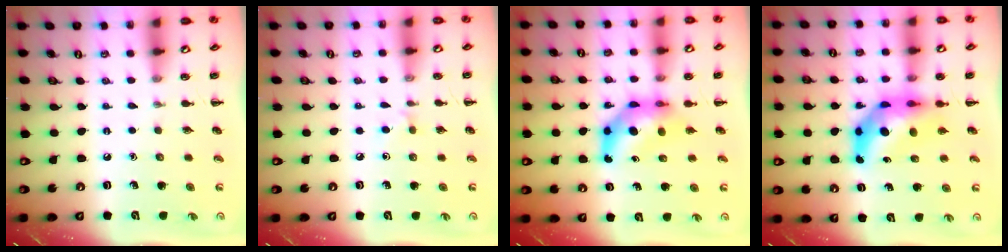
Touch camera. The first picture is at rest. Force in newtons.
{"total": 4.8, "press": 4.6, "slide": 1.5}
{"total": 6.9, "press": 6.6, "slide": 2.0}
{"total": 8.8, "press": 8.2, "slide": 3.2}